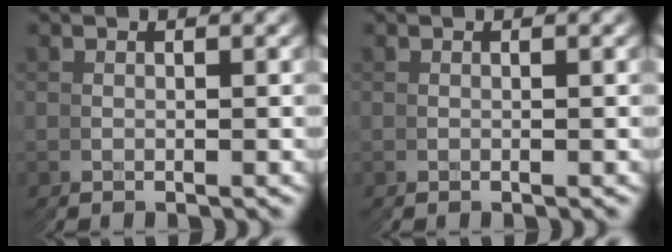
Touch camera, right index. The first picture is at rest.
{"total": 0.0}